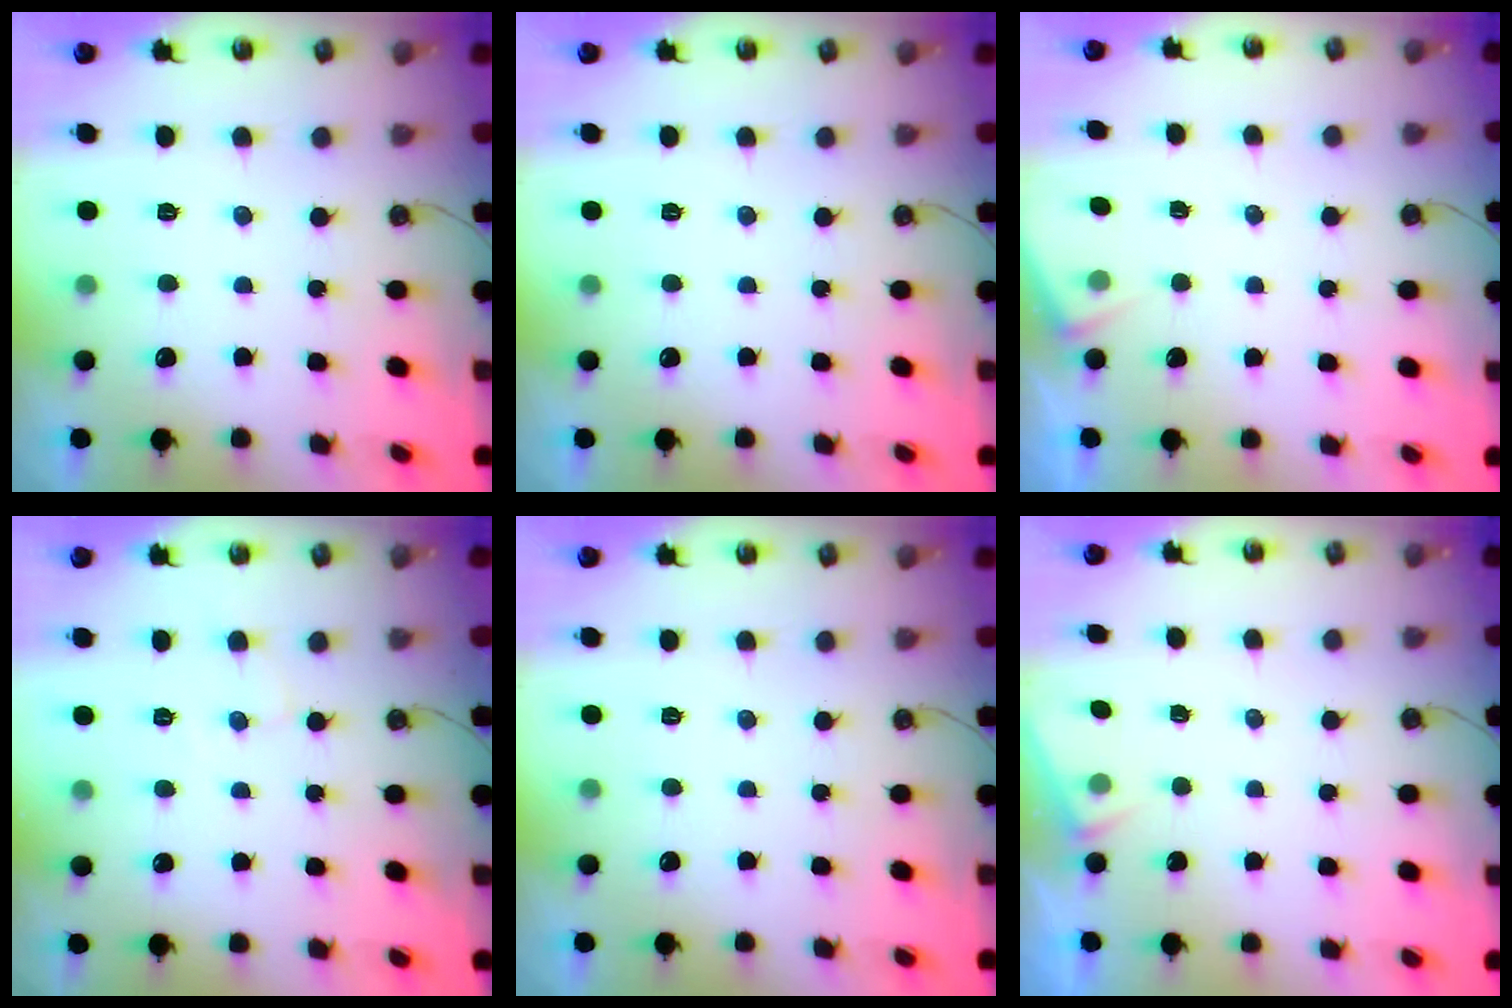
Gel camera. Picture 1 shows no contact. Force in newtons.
{"total": 0.0}
{"total": 3.4, "press": 3.4, "slide": 0.5}
{"total": 4.2, "press": 4.1, "slide": 0.7}
{"total": 0.0}
{"total": 2.6, "press": 2.6, "slide": 0.4}